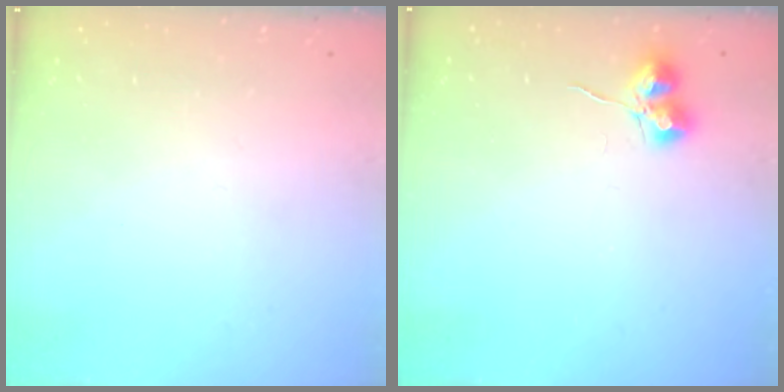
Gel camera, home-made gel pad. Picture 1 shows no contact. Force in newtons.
{"total": 7.3, "press": 7.2, "slide": 1.2}